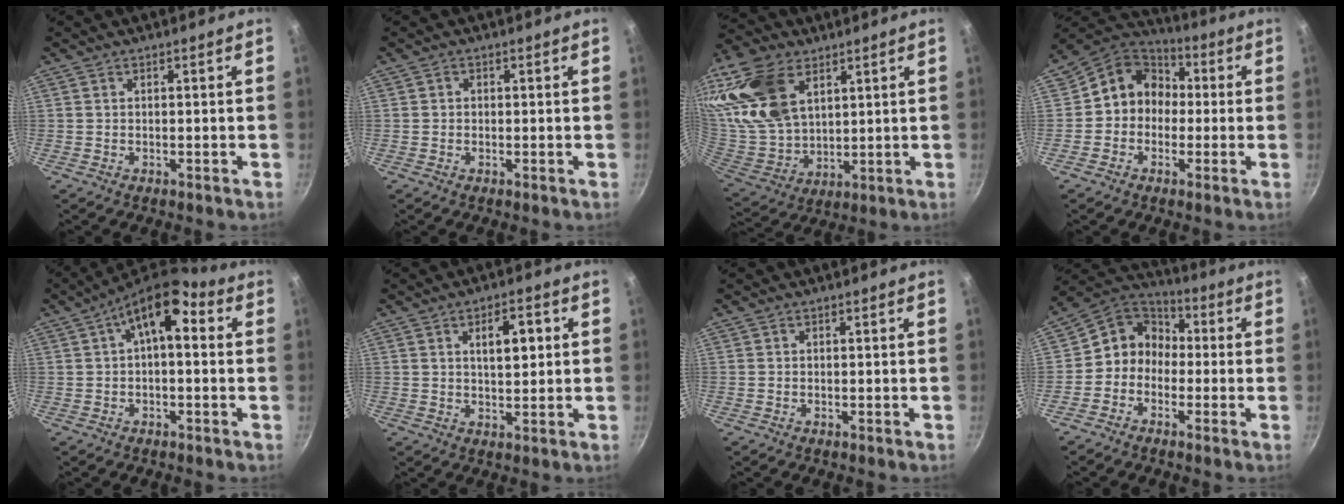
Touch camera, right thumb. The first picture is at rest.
{"total": 0.8, "force": [-0.1, 0.7, 0.1], "torque": [0.002, 0.003, -0.002]}
{"total": 21.4, "force": [9.5, 13.8, 13.4], "torque": [-0.271, -0.025, 0.193]}
{"total": 10.9, "force": [0.0, 10.0, 4.5], "torque": [-0.029, 0.037, -0.023]}
{"total": 10.3, "force": [2.7, 5.0, 8.6], "torque": [-0.120, 0.030, 0.032]}
{"total": 6.5, "force": [1.8, 3.1, 5.5], "torque": [-0.066, -0.003, 0.027]}
{"total": 0.0}
{"total": 9.0, "force": [-1.3, 8.0, 3.9], "torque": [-0.028, 0.042, -0.050]}